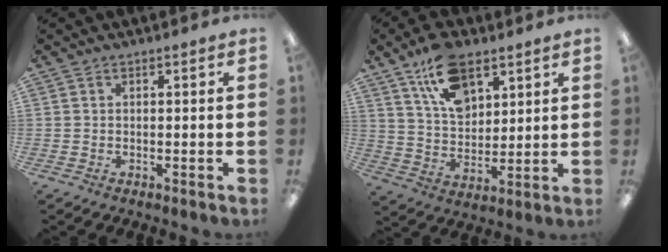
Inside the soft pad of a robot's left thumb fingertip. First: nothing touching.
{"total": 14.2, "force": [8.9, 7.9, 7.7], "torque": [-0.132, -0.032, 0.165]}